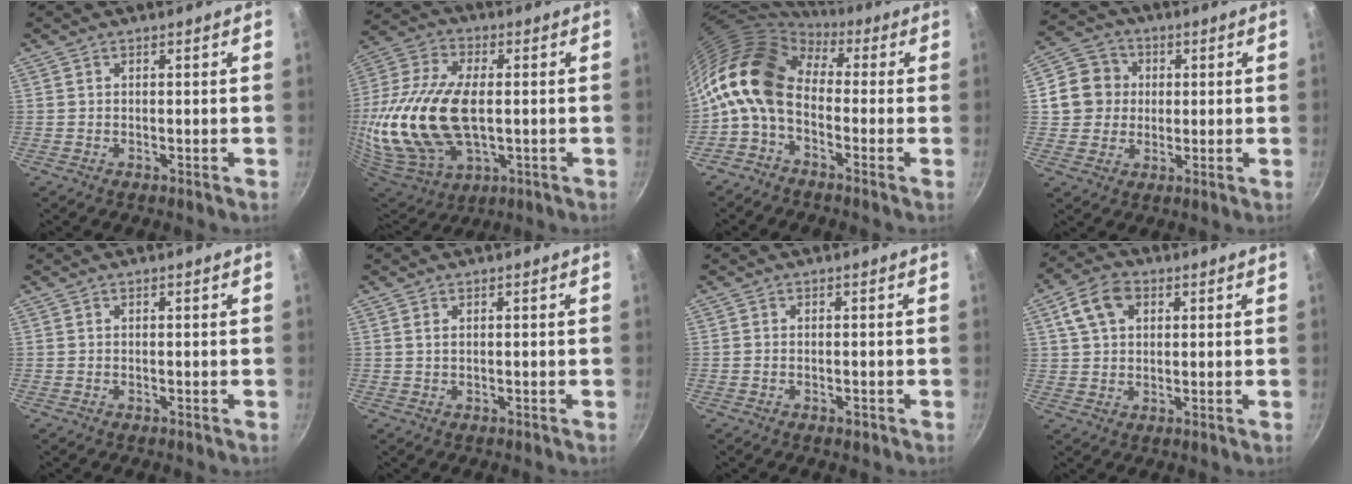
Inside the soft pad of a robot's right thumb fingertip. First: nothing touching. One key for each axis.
{"total": 25.0, "fx": -0.8, "fy": 14.3, "fz": 20.5, "tx": -0.435, "ty": -0.001, "tz": -0.008}
{"total": 12.5, "fx": 0.0, "fy": 8.2, "fz": 9.5, "tx": -0.164, "ty": 0.028, "tz": -0.023}
{"total": 8.9, "fx": 1.4, "fy": 8.3, "fz": 2.9, "tx": -0.013, "ty": 0.014, "tz": 0.015}
{"total": 0.0}
{"total": 1.0, "fx": 0.4, "fy": 0.5, "fz": 0.8, "tx": -0.015, "ty": 0.001, "tz": 0.008}
{"total": 1.3, "fx": -0.7, "fy": 0.7, "fz": 0.9, "tx": -0.016, "ty": 0.003, "tz": -0.012}
{"total": 8.4, "fx": 3.1, "fy": 5.8, "fz": 5.2, "tx": -0.088, "ty": 0.009, "tz": 0.051}